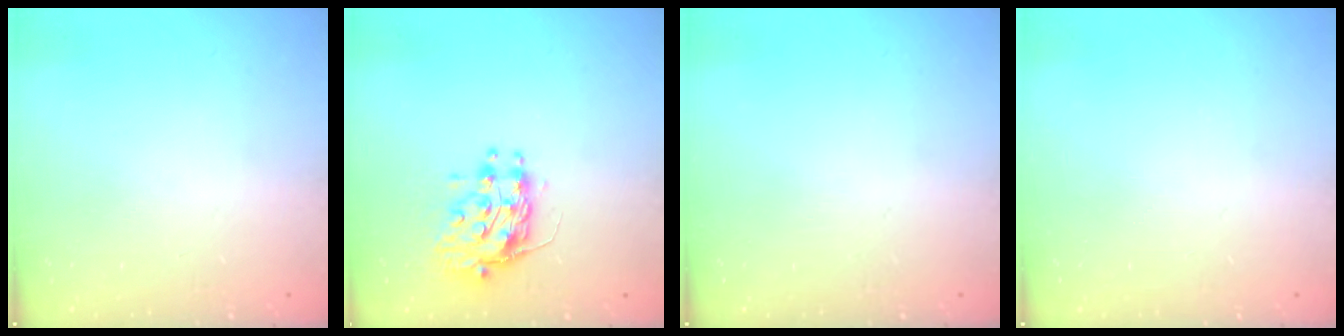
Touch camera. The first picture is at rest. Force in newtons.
{"total": 10.0, "press": 9.9, "slide": 0.8}
{"total": 0.0}
{"total": 0.0}